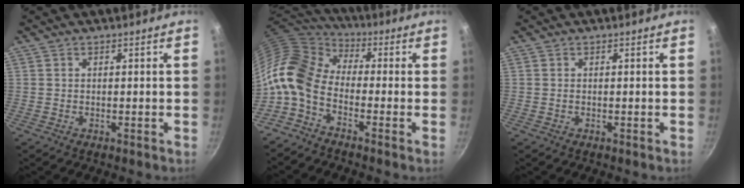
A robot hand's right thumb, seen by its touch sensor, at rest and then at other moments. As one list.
[{"total": 13.2, "force": [-2.3, 8.2, 10.0], "torque": [-0.182, 0.031, -0.069]}, {"total": 0.0}]